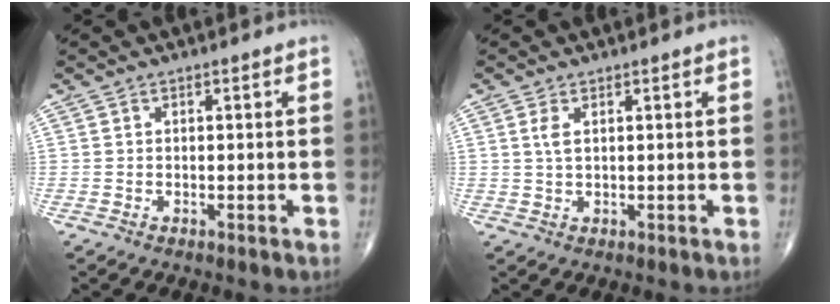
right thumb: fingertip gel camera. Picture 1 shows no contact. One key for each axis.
{"total": 2.4, "fx": 0.8, "fy": 1.0, "fz": 2.0, "tx": -0.044, "ty": 0.002, "tz": 0.021}